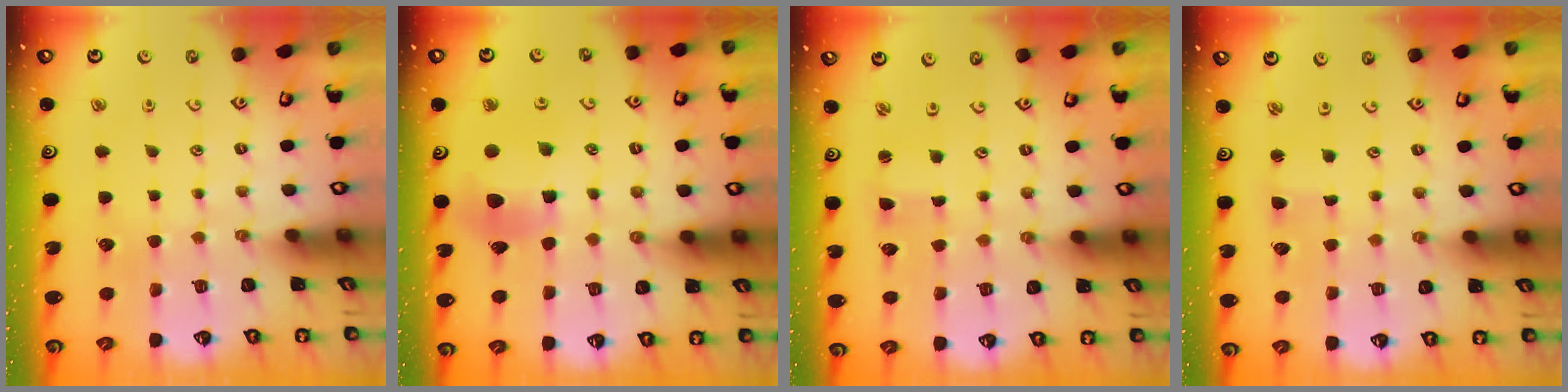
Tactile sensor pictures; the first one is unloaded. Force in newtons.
{"total": 9.7, "press": 9.6, "slide": 1.4}
{"total": 1.4, "press": 1.4, "slide": 0.2}
{"total": 1.2, "press": 1.2, "slide": 0.2}